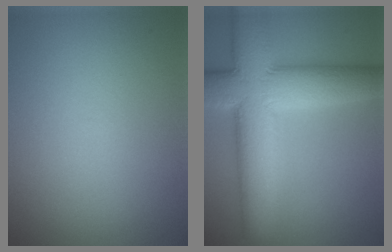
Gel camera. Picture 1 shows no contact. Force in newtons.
{"total": 11.4, "press": 11.4, "slide": 0.7}